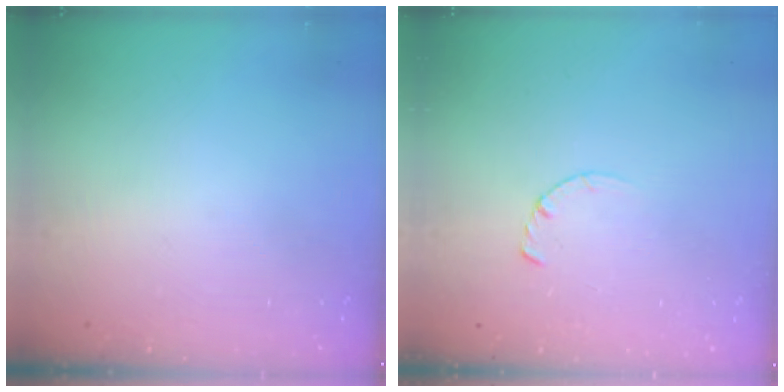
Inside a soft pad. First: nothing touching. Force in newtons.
{"total": 2.8, "press": 2.8, "slide": 0.4}